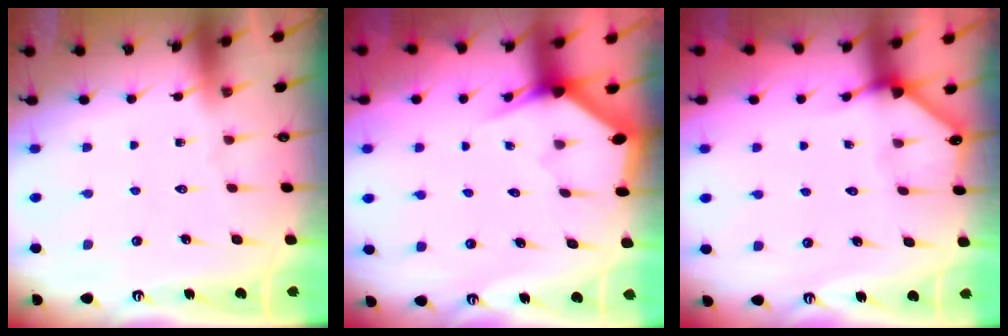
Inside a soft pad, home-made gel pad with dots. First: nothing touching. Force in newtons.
{"total": 3.0, "press": 3.0, "slide": 0.1}
{"total": 2.4, "press": 2.4, "slide": 0.2}